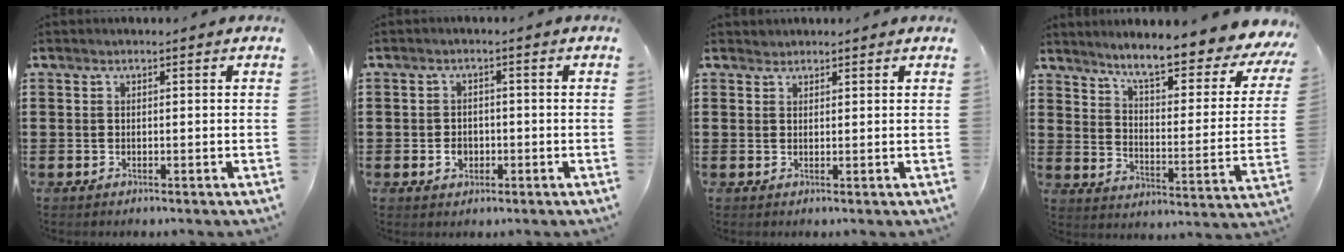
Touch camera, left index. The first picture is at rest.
{"total": 2.4, "force": [-0.7, 1.8, 1.3], "torque": [-0.029, 0.001, -0.015]}
{"total": 1.2, "force": [1.1, 0.4, -0.1], "torque": [-0.001, 0.001, 0.023]}
{"total": 7.6, "force": [6.3, -0.1, 4.2], "torque": [-0.091, -0.052, 0.096]}